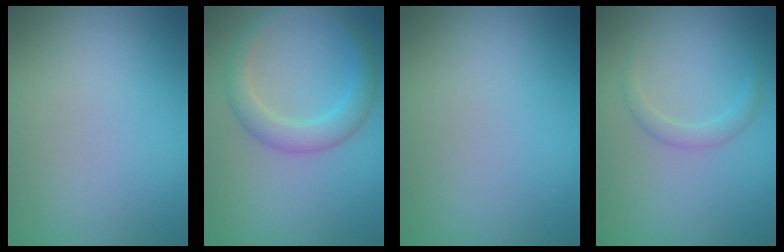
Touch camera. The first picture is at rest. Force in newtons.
{"total": 3.1, "press": 3.1, "slide": 0.1}
{"total": 0.0}
{"total": 1.2, "press": 1.2, "slide": 0.0}